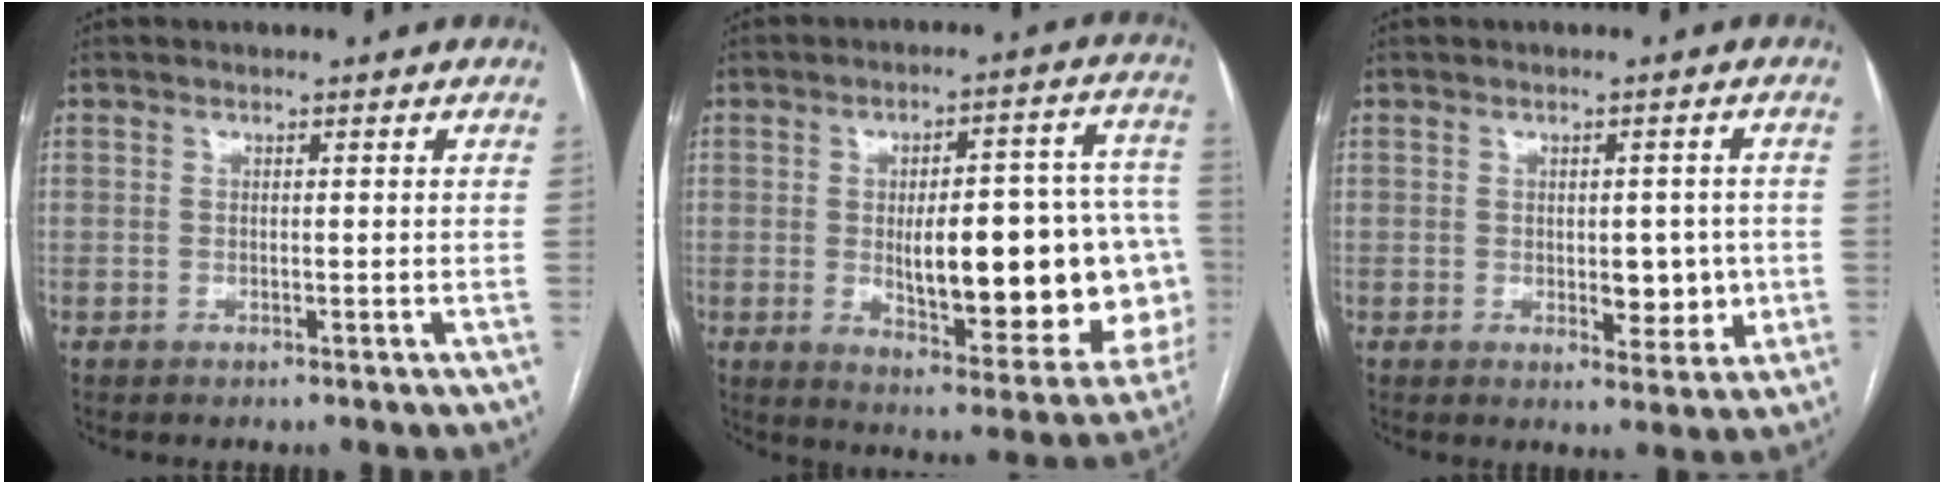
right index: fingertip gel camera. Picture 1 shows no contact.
{"total": 25.0, "force": [-2.4, 7.5, 23.7], "torque": [-0.246, 0.025, -0.006]}
{"total": 5.8, "force": [-0.5, 3.0, 4.9], "torque": [-0.052, 0.000, 0.001]}